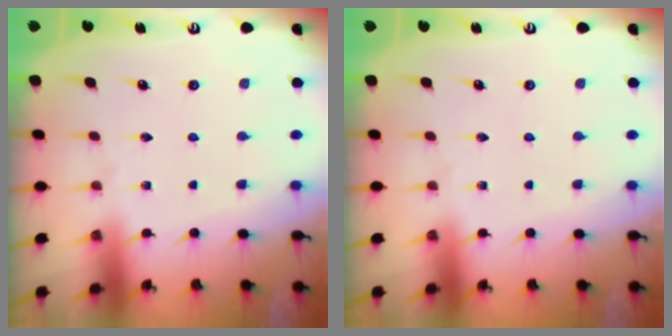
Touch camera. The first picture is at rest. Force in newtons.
{"total": 0.0}